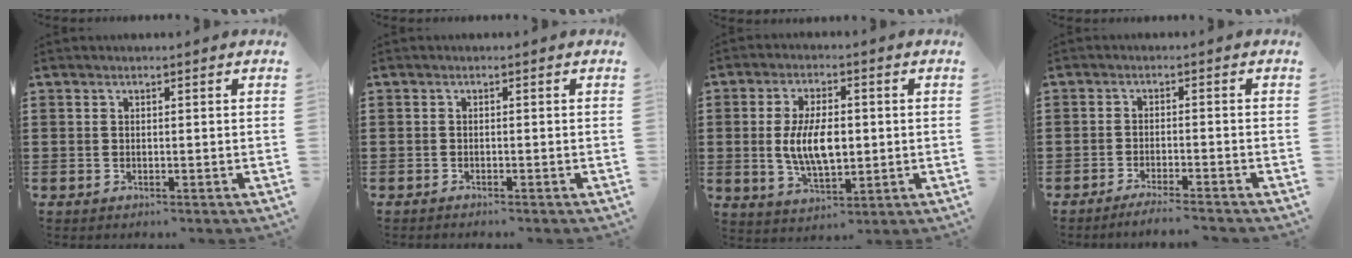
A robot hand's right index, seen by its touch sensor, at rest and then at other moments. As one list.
[{"total": 0.6, "force": [-0.6, 0.0, 0.0], "torque": [-0.002, -0.001, -0.013]}, {"total": 8.2, "force": [0.1, 4.0, 7.2], "torque": [-0.147, 0.000, -0.004]}, {"total": 2.6, "force": [-2.4, -0.4, 0.8], "torque": [-0.013, -0.002, -0.048]}]